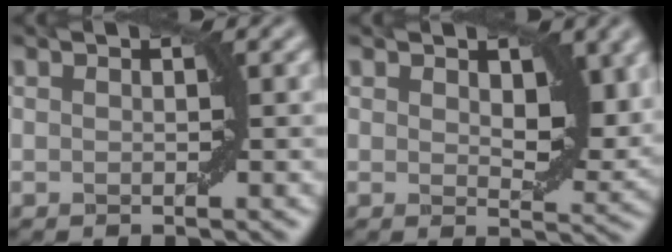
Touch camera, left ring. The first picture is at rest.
{"total": 4.6, "force": [1.5, 2.4, 3.6], "torque": [-0.051, -0.009, 0.030]}